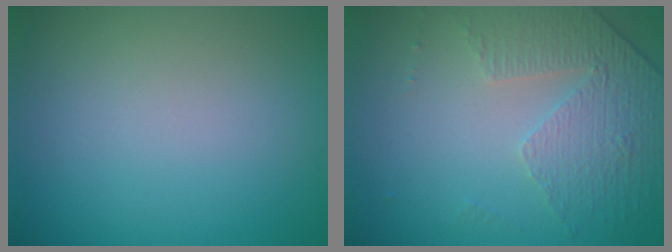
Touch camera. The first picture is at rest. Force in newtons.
{"total": 4.7, "press": 3.1, "slide": 3.6}